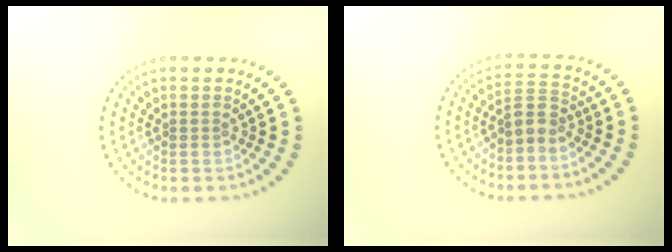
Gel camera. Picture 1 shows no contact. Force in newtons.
{"total": 2.0, "press": 1.7, "slide": 1.1}